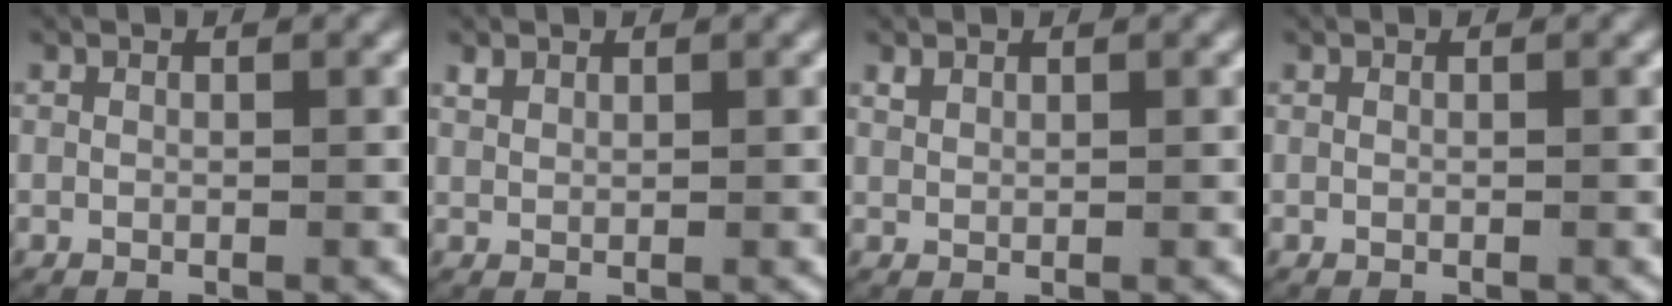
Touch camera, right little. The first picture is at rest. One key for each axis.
{"total": 1.1, "fx": 0.8, "fy": 0.7, "fz": 0.4, "tx": -0.014, "ty": -0.002, "tz": 0.022}
{"total": 0.8, "fx": 0.6, "fy": 0.5, "fz": 0.3, "tx": -0.010, "ty": -0.001, "tz": 0.018}
{"total": 0.0}